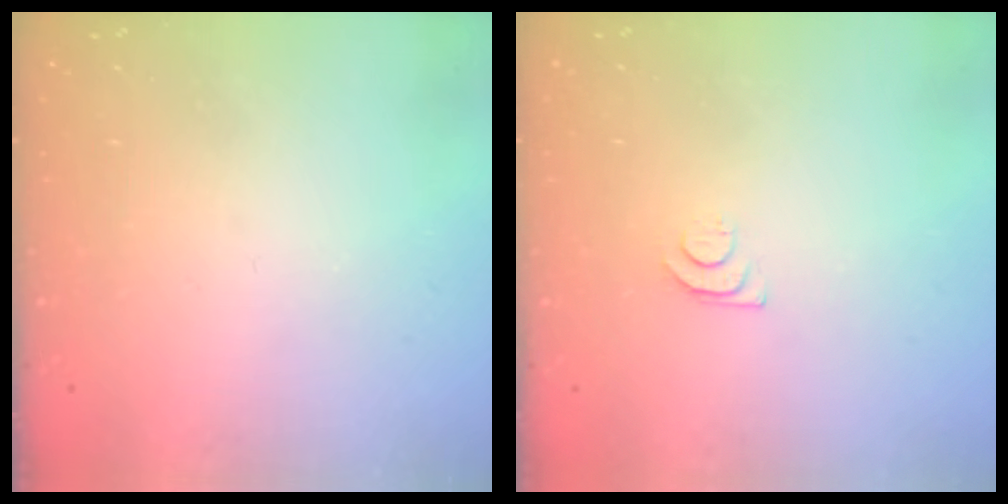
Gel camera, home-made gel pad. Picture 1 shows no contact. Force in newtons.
{"total": 4.1, "press": 4.1, "slide": 0.5}